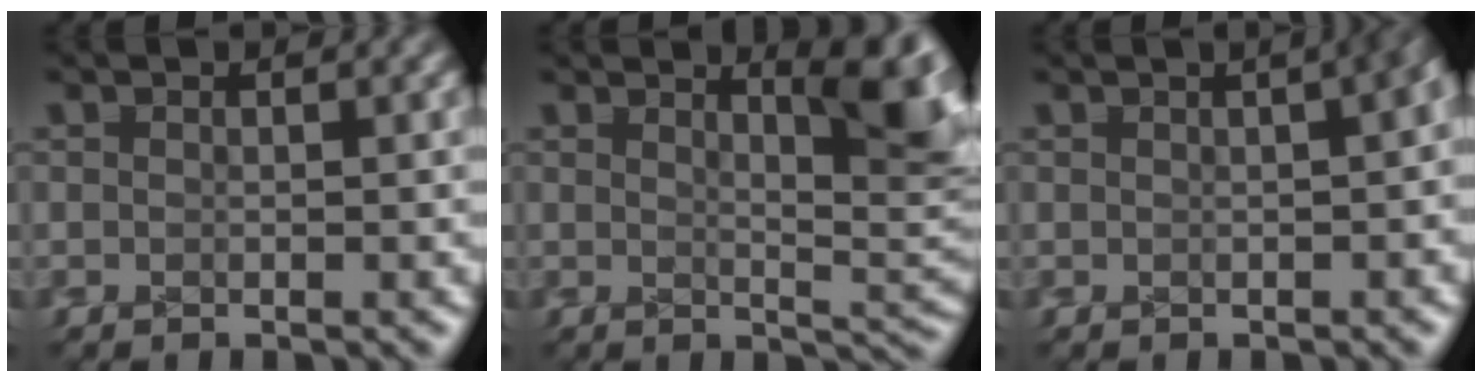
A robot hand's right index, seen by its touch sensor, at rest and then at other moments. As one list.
[{"total": 6.6, "force": [2.5, 1.5, 5.9], "torque": [-0.036, -0.006, 0.043]}, {"total": 5.3, "force": [0.8, 2.6, 4.5], "torque": [-0.016, 0.033, -0.001]}]